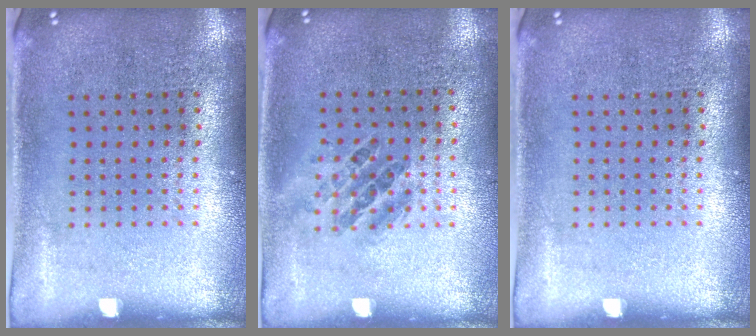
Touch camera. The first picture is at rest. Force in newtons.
{"total": 0.9, "press": 0.8, "slide": 0.5}
{"total": 0.0}